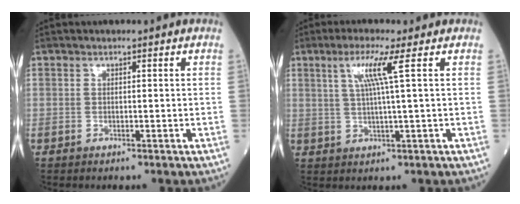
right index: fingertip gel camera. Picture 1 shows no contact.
{"total": 5.2, "force": [2.0, -1.0, 4.7], "torque": [-0.096, 0.003, 0.042]}